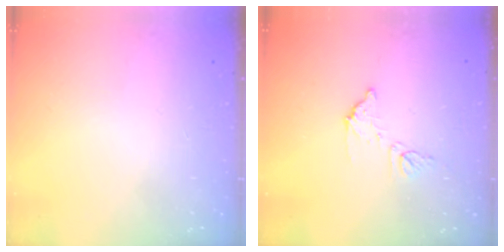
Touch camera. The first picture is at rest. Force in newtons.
{"total": 8.0, "press": 8.0, "slide": 0.4}